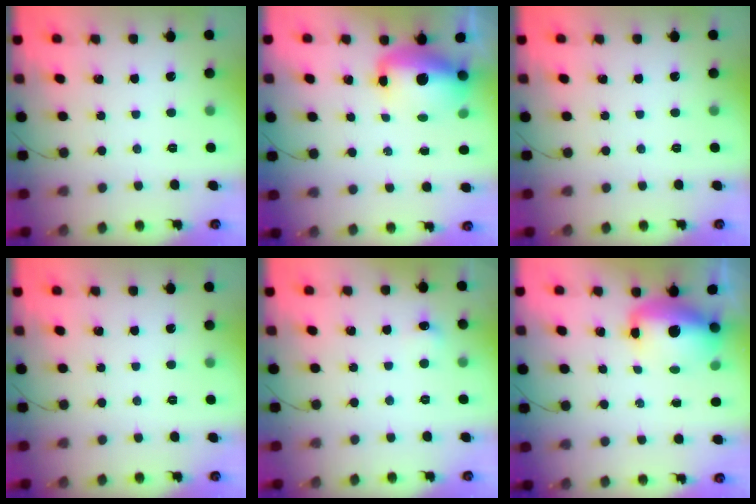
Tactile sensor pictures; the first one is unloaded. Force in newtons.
{"total": 11.6, "press": 11.2, "slide": 3.1}
{"total": 0.0}
{"total": 0.0}
{"total": 3.8, "press": 3.6, "slide": 1.2}
{"total": 11.6, "press": 11.2, "slide": 3.1}